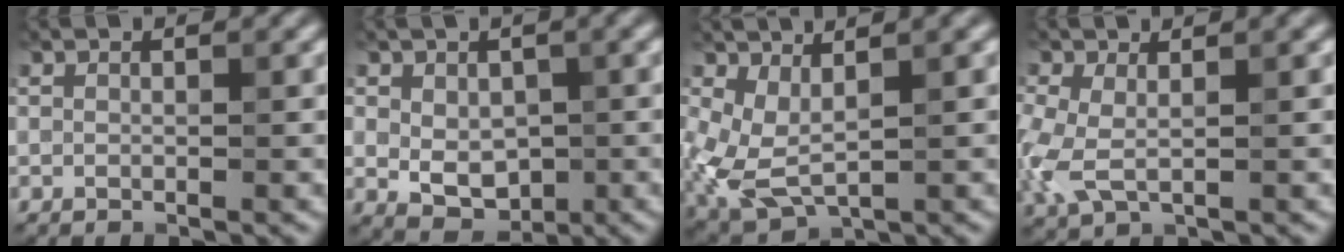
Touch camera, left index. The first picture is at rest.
{"total": 3.0, "force": [-0.5, 2.3, 1.9], "torque": [-0.034, -0.010, -0.005]}
{"total": 3.4, "force": [0.0, 1.7, 2.9], "torque": [-0.083, -0.015, 0.005]}
{"total": 3.0, "force": [-0.6, 1.8, 2.3], "torque": [-0.074, -0.003, -0.017]}